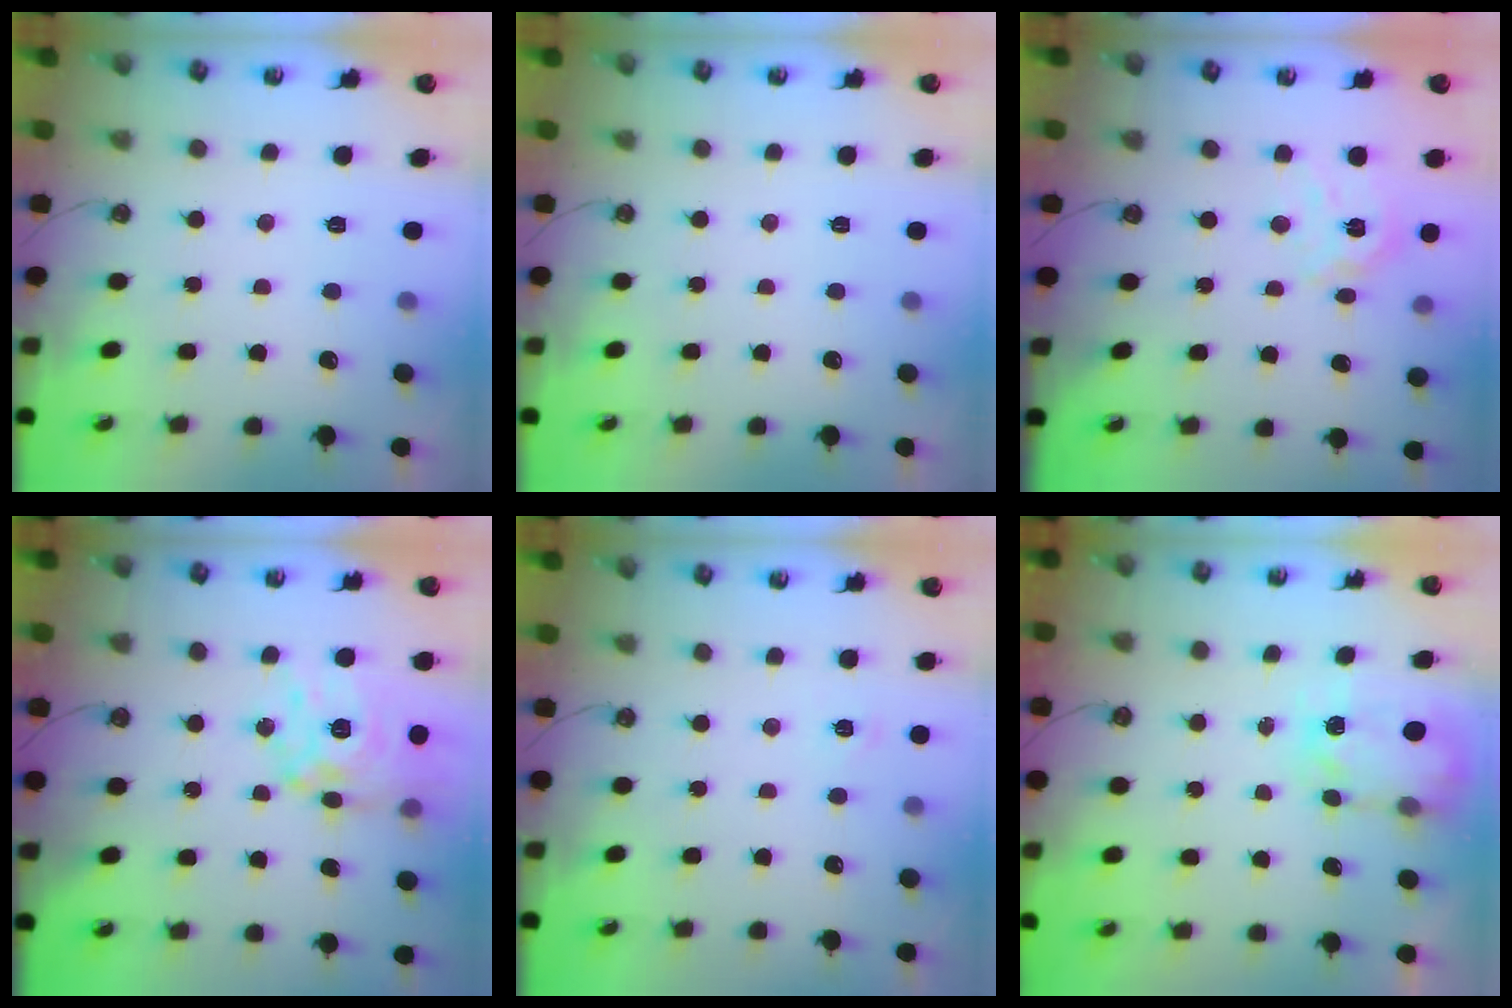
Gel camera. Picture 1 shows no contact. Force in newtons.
{"total": 0.0}
{"total": 10.9, "press": 10.9, "slide": 1.1}
{"total": 15.3, "press": 15.3, "slide": 1.4}
{"total": 3.3, "press": 3.3, "slide": 0.4}
{"total": 5.1, "press": 5.1, "slide": 0.5}